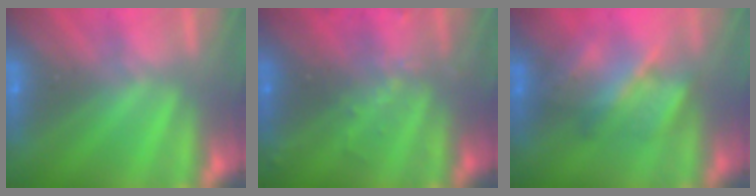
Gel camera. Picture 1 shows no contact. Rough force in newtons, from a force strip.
{"total": 2.9}
{"total": 4.5}